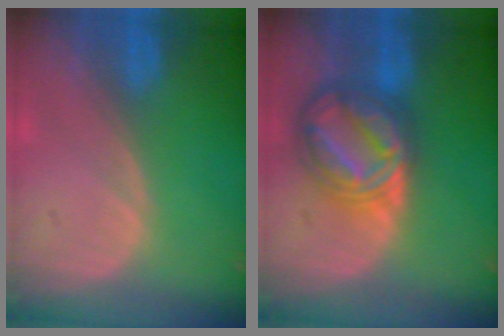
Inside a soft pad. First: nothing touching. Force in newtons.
{"total": 8.8, "press": 8.8, "slide": 0.6}